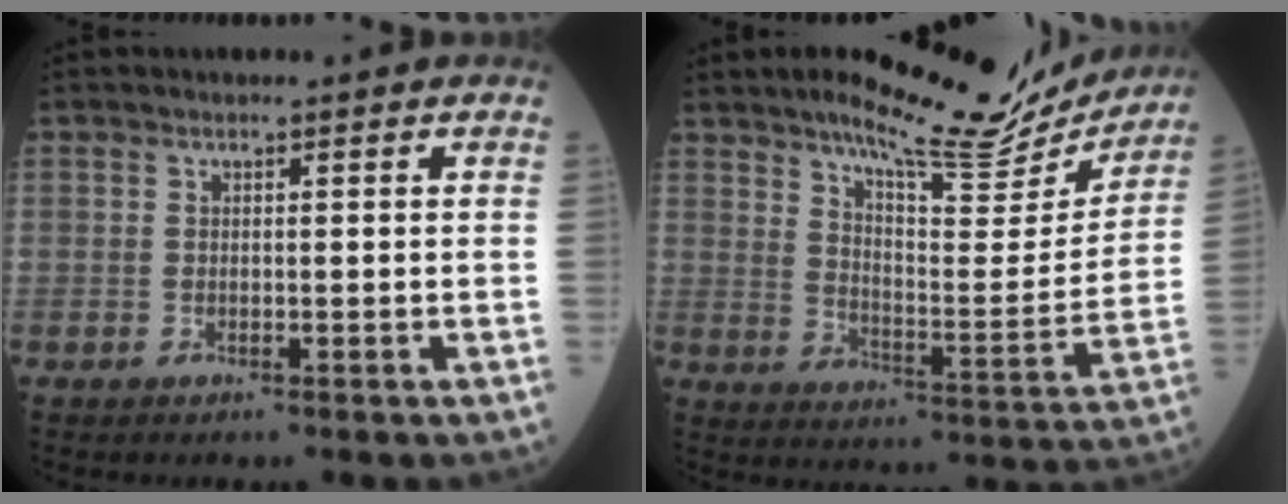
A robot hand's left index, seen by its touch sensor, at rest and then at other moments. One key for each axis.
{"total": 17.7, "fx": 15.5, "fy": 3.5, "fz": 7.9, "tx": -0.113, "ty": -0.029, "tz": 0.209}